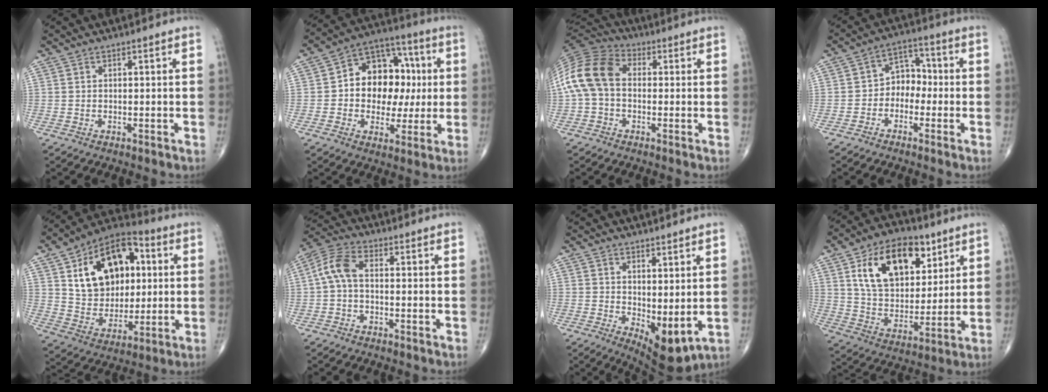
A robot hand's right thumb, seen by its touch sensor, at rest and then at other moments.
{"total": 16.5, "force": [1.0, 11.9, 11.3], "torque": [-0.114, 0.031, 0.011]}
{"total": 12.7, "force": [0.1, 9.0, 9.0], "torque": [-0.181, 0.034, -0.010]}
{"total": 6.3, "force": [-1.6, 4.9, 3.7], "torque": [-0.024, 0.036, -0.046]}
{"total": 20.7, "force": [5.4, 13.8, 14.4], "torque": [-0.188, 0.004, 0.091]}
{"total": 6.2, "force": [-0.3, 3.3, 5.3], "torque": [-0.117, 0.023, -0.017]}
{"total": 7.5, "force": [0.2, 3.2, 6.8], "torque": [-0.087, -0.020, 0.018]}
{"total": 19.4, "force": [8.2, 11.8, 13.1], "torque": [-0.174, -0.027, 0.146]}